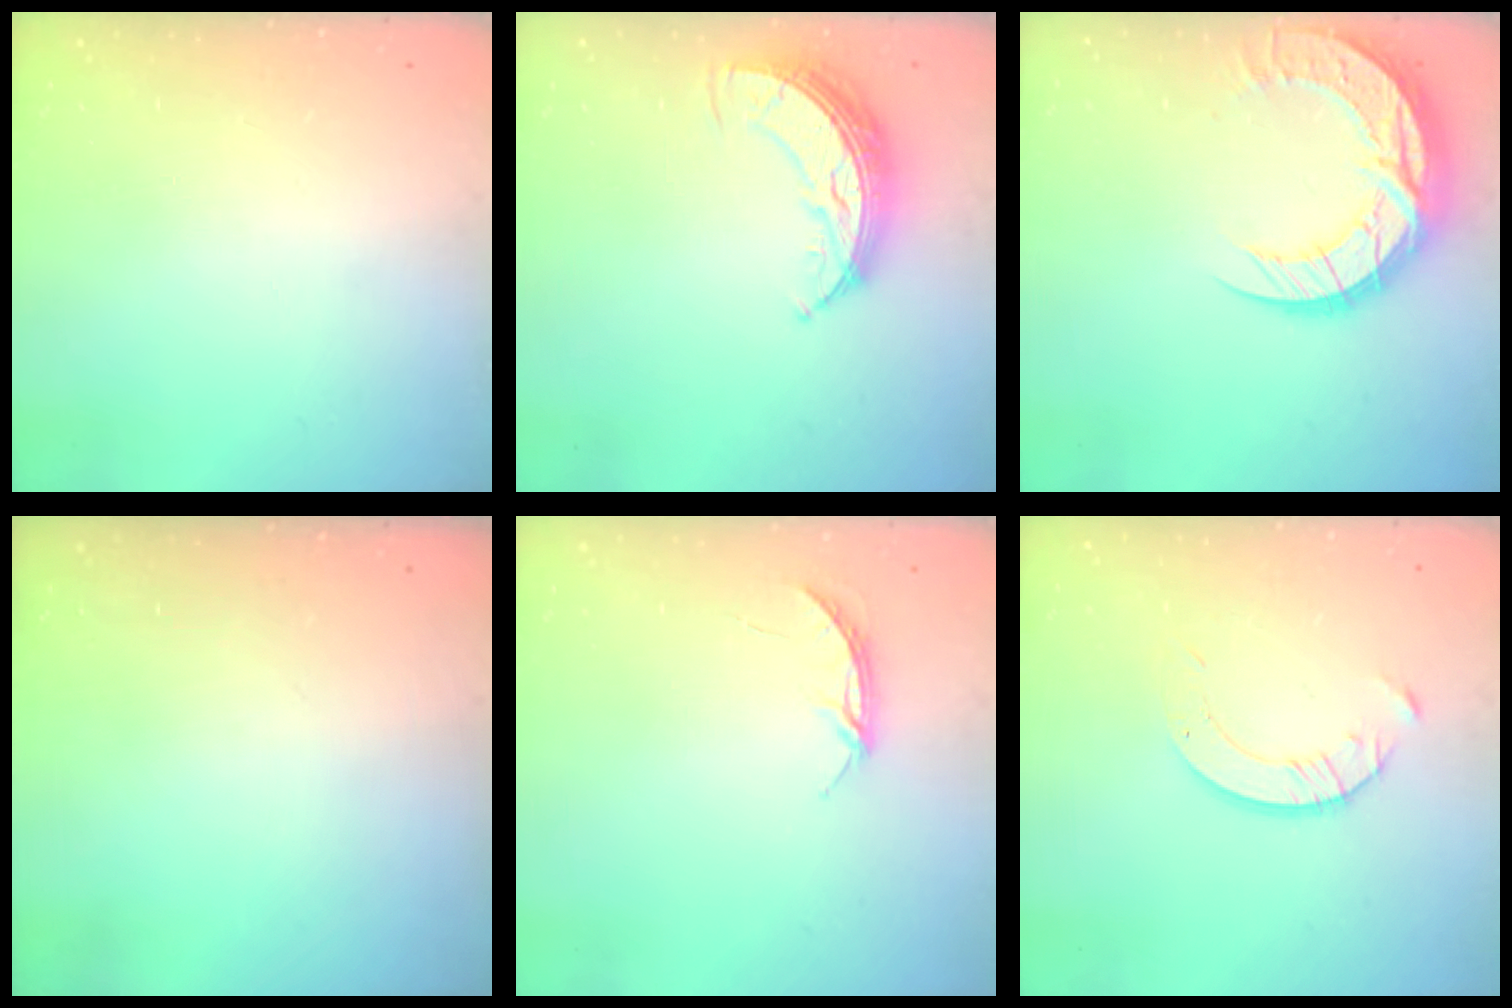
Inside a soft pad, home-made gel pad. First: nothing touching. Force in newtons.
{"total": 8.9, "press": 8.9, "slide": 0.5}
{"total": 15.6, "press": 15.6, "slide": 1.1}
{"total": 0.0}
{"total": 4.0, "press": 4.0, "slide": 0.4}
{"total": 4.2, "press": 4.2, "slide": 0.5}